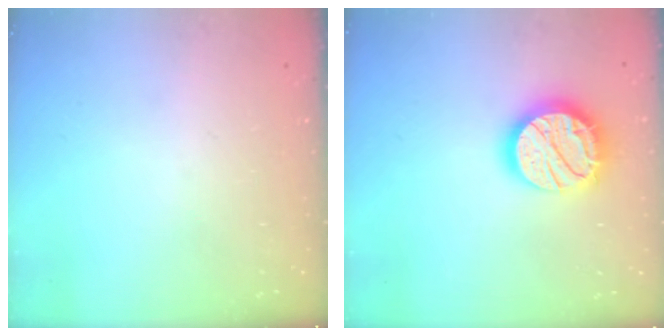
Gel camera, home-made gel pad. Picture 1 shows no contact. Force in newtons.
{"total": 18.5, "press": 18.5, "slide": 1.4}